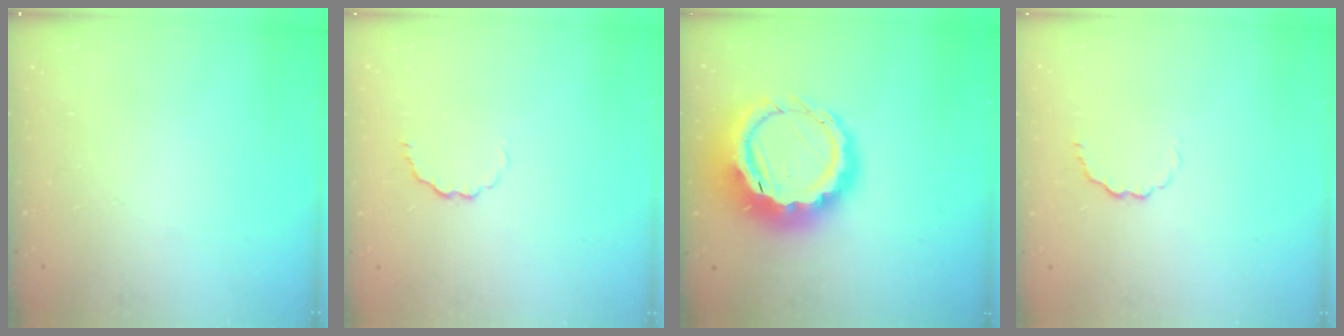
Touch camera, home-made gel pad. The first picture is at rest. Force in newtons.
{"total": 4.2, "press": 4.1, "slide": 1.2}
{"total": 16.5, "press": 16.2, "slide": 3.0}
{"total": 4.2, "press": 4.1, "slide": 1.2}